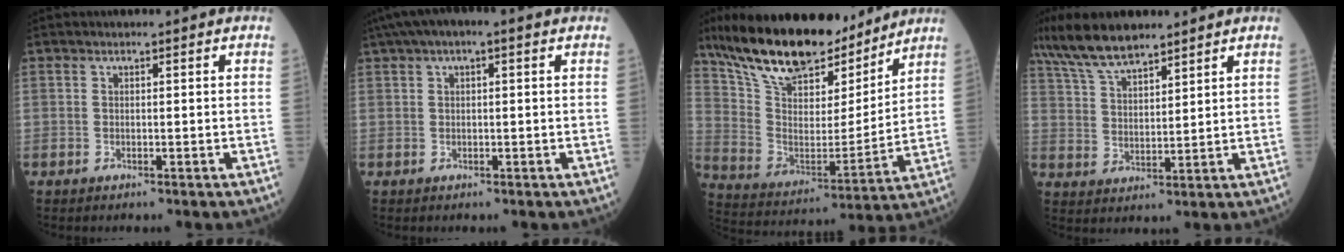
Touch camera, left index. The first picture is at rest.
{"total": 6.4, "force": [3.7, 1.7, 4.9], "torque": [-0.089, 0.040, 0.059]}
{"total": 21.4, "force": [17.4, 7.0, 10.4], "torque": [-0.190, 0.002, 0.299]}
{"total": 10.5, "force": [8.6, 2.6, 5.4], "torque": [-0.113, 0.014, 0.164]}